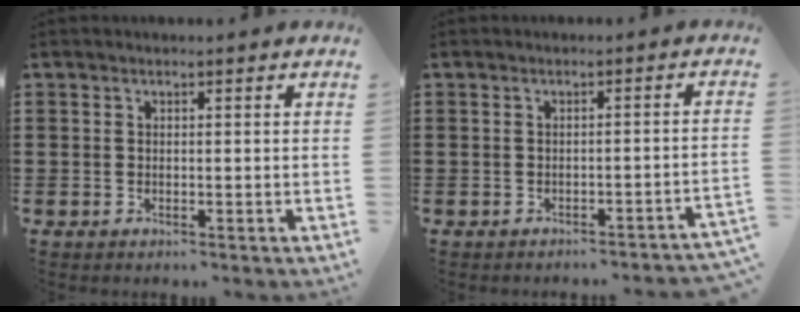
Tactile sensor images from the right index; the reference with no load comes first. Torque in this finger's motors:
{"motor_torque": [1.01, 1.13, 0.17, -0.03]}